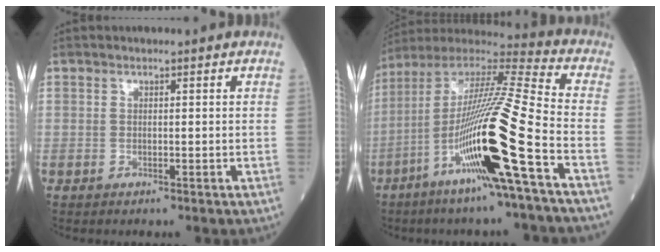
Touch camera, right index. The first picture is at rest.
{"total": 20.9, "force": [-7.8, -0.9, 19.3], "torque": [-0.390, -0.027, -0.157]}